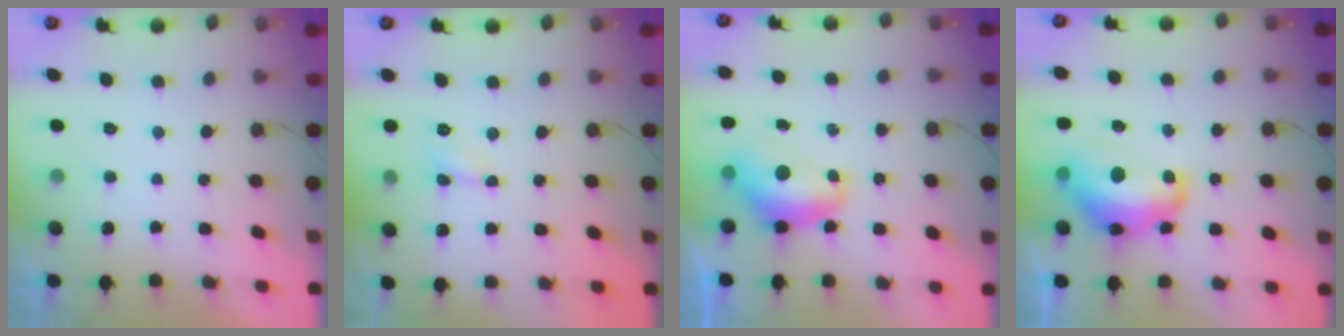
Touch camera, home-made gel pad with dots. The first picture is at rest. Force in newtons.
{"total": 3.1, "press": 3.0, "slide": 0.4}
{"total": 11.4, "press": 11.4, "slide": 1.2}
{"total": 15.8, "press": 15.8, "slide": 1.2}